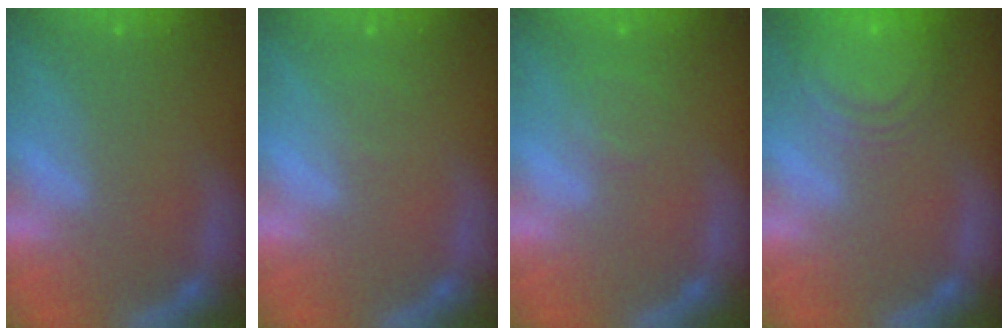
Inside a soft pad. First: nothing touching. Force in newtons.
{"total": 0.9}
{"total": 2.0}
{"total": 9.1}